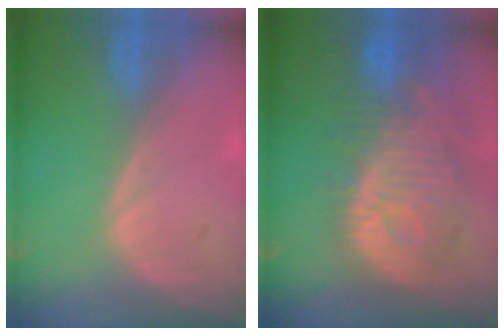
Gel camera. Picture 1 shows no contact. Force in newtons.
{"total": 12.3, "press": 11.0, "slide": 5.4}